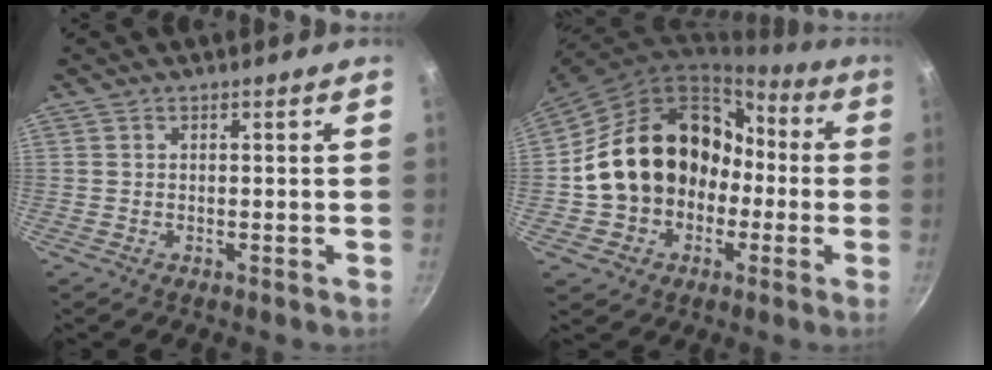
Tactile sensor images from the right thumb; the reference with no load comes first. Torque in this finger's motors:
{"motor_torque": [1.15, 3.86, 1.41, -1.36, 0.25]}